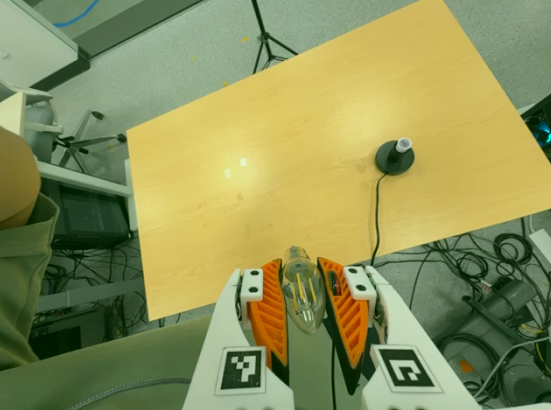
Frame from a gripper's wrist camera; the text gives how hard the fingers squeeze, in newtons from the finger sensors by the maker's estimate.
{"total": 23.3, "left": 25.3, "right": 21.3}